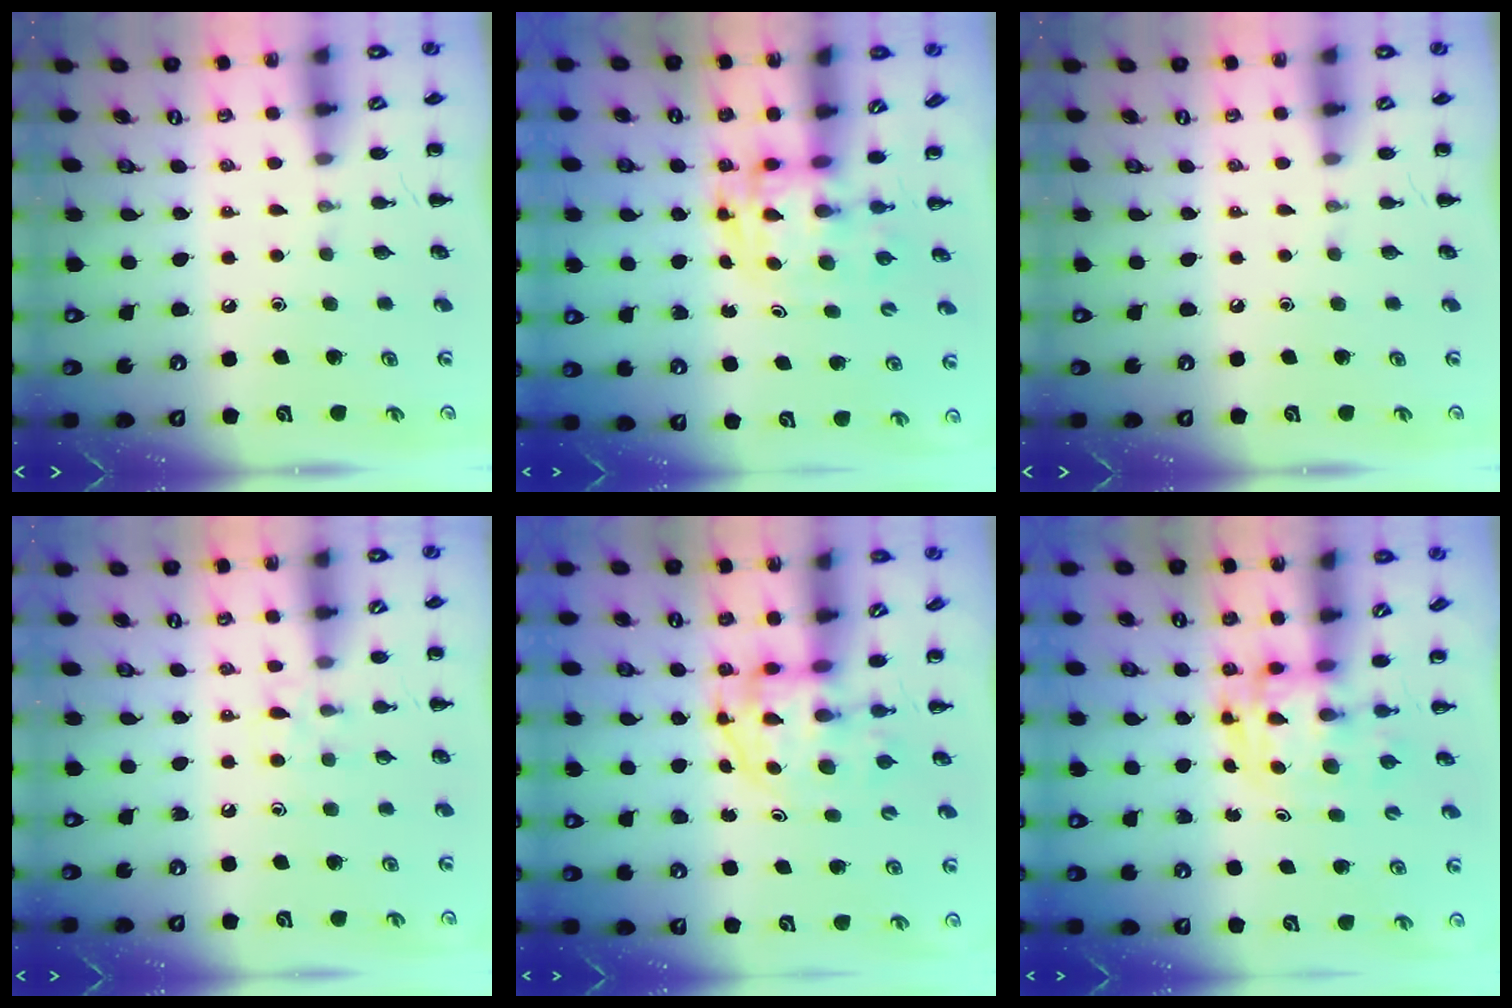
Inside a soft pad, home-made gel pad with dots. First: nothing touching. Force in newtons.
{"total": 3.4, "press": 3.4, "slide": 0.6}
{"total": 0.0}
{"total": 5.8, "press": 5.6, "slide": 1.7}
{"total": 3.4, "press": 3.3, "slide": 0.5}
{"total": 3.3, "press": 3.3, "slide": 0.6}